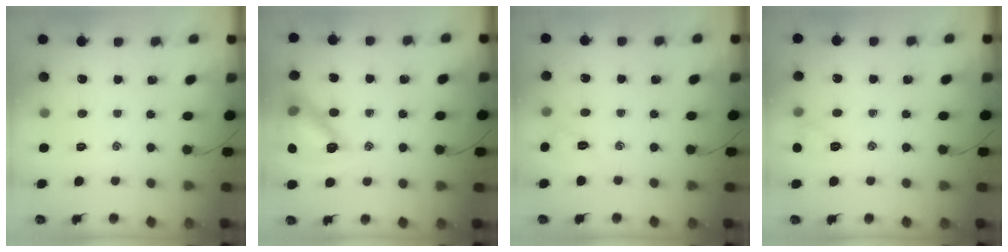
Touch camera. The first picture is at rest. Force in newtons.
{"total": 13.2, "press": 13.1, "slide": 1.1}
{"total": 2.7, "press": 2.6, "slide": 0.8}
{"total": 5.9, "press": 5.7, "slide": 1.3}